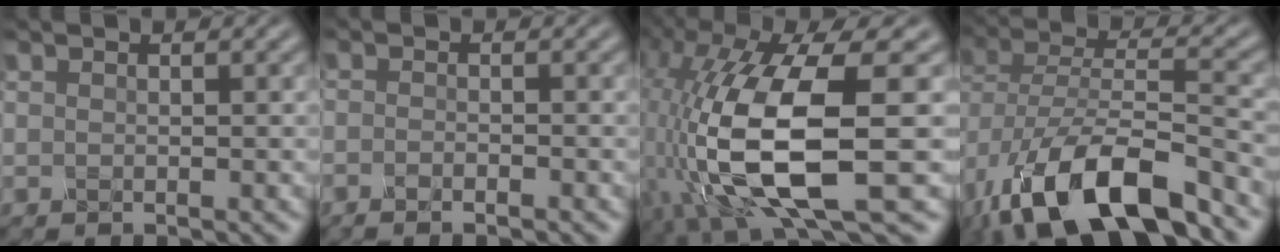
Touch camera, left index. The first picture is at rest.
{"total": 1.1, "force": [-1.0, 0.2, 0.3], "torque": [-0.004, -0.003, -0.022]}
{"total": 14.0, "force": [-2.6, 5.5, 12.6], "torque": [-0.265, -0.025, -0.045]}
{"total": 13.2, "force": [-8.3, 5.1, 9.0], "torque": [-0.174, -0.016, -0.155]}